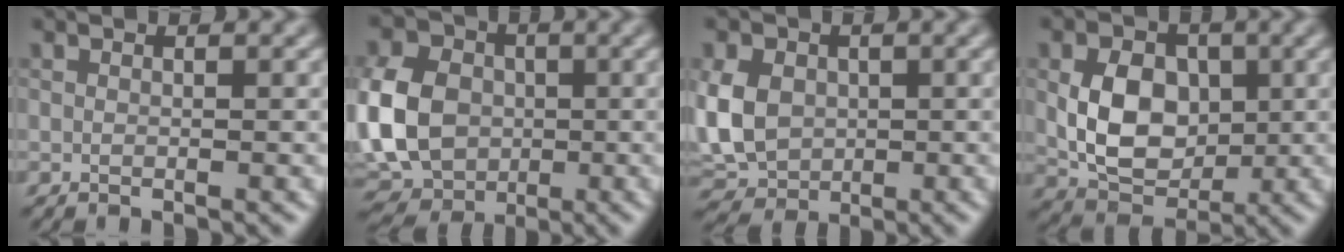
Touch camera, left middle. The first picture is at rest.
{"total": 11.4, "force": [-0.8, 9.0, 6.8], "torque": [-0.149, 0.002, -0.027]}
{"total": 7.5, "force": [0.2, 5.9, 4.5], "torque": [-0.110, 0.009, -0.006]}
{"total": 6.7, "force": [0.4, 5.0, 4.5], "torque": [-0.084, -0.004, 0.009]}